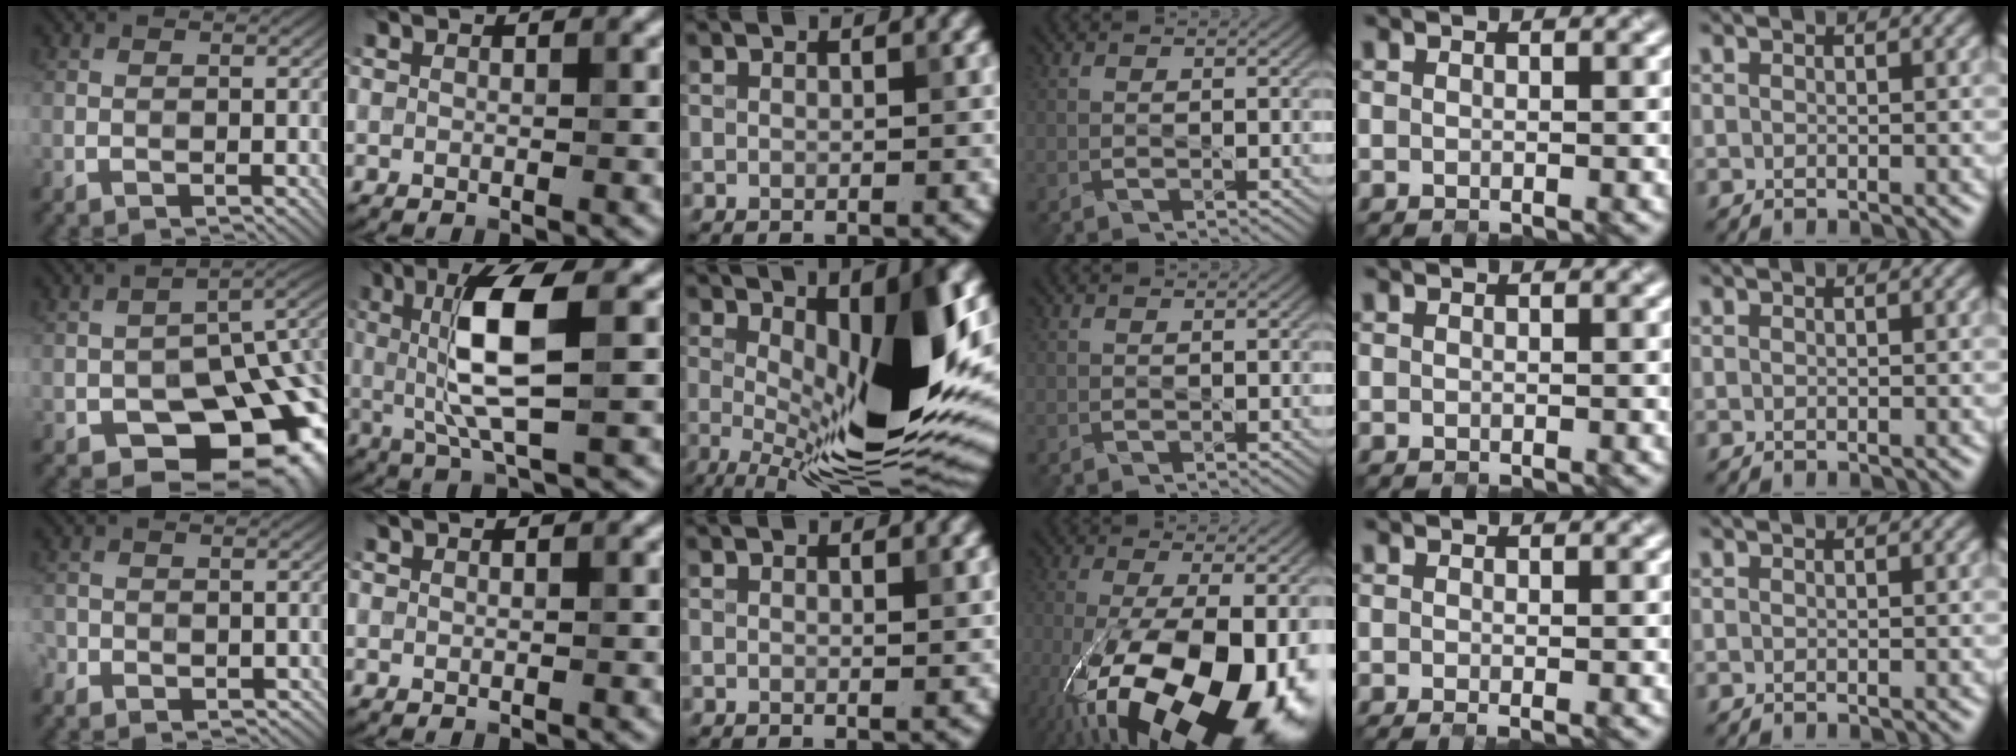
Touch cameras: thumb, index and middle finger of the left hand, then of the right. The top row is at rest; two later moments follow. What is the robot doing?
{"motion": "open", "object": "stapler"}